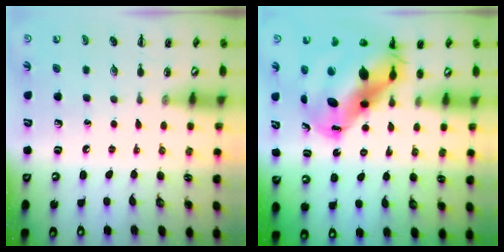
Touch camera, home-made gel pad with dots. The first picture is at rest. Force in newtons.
{"total": 15.8, "press": 15.2, "slide": 4.2}